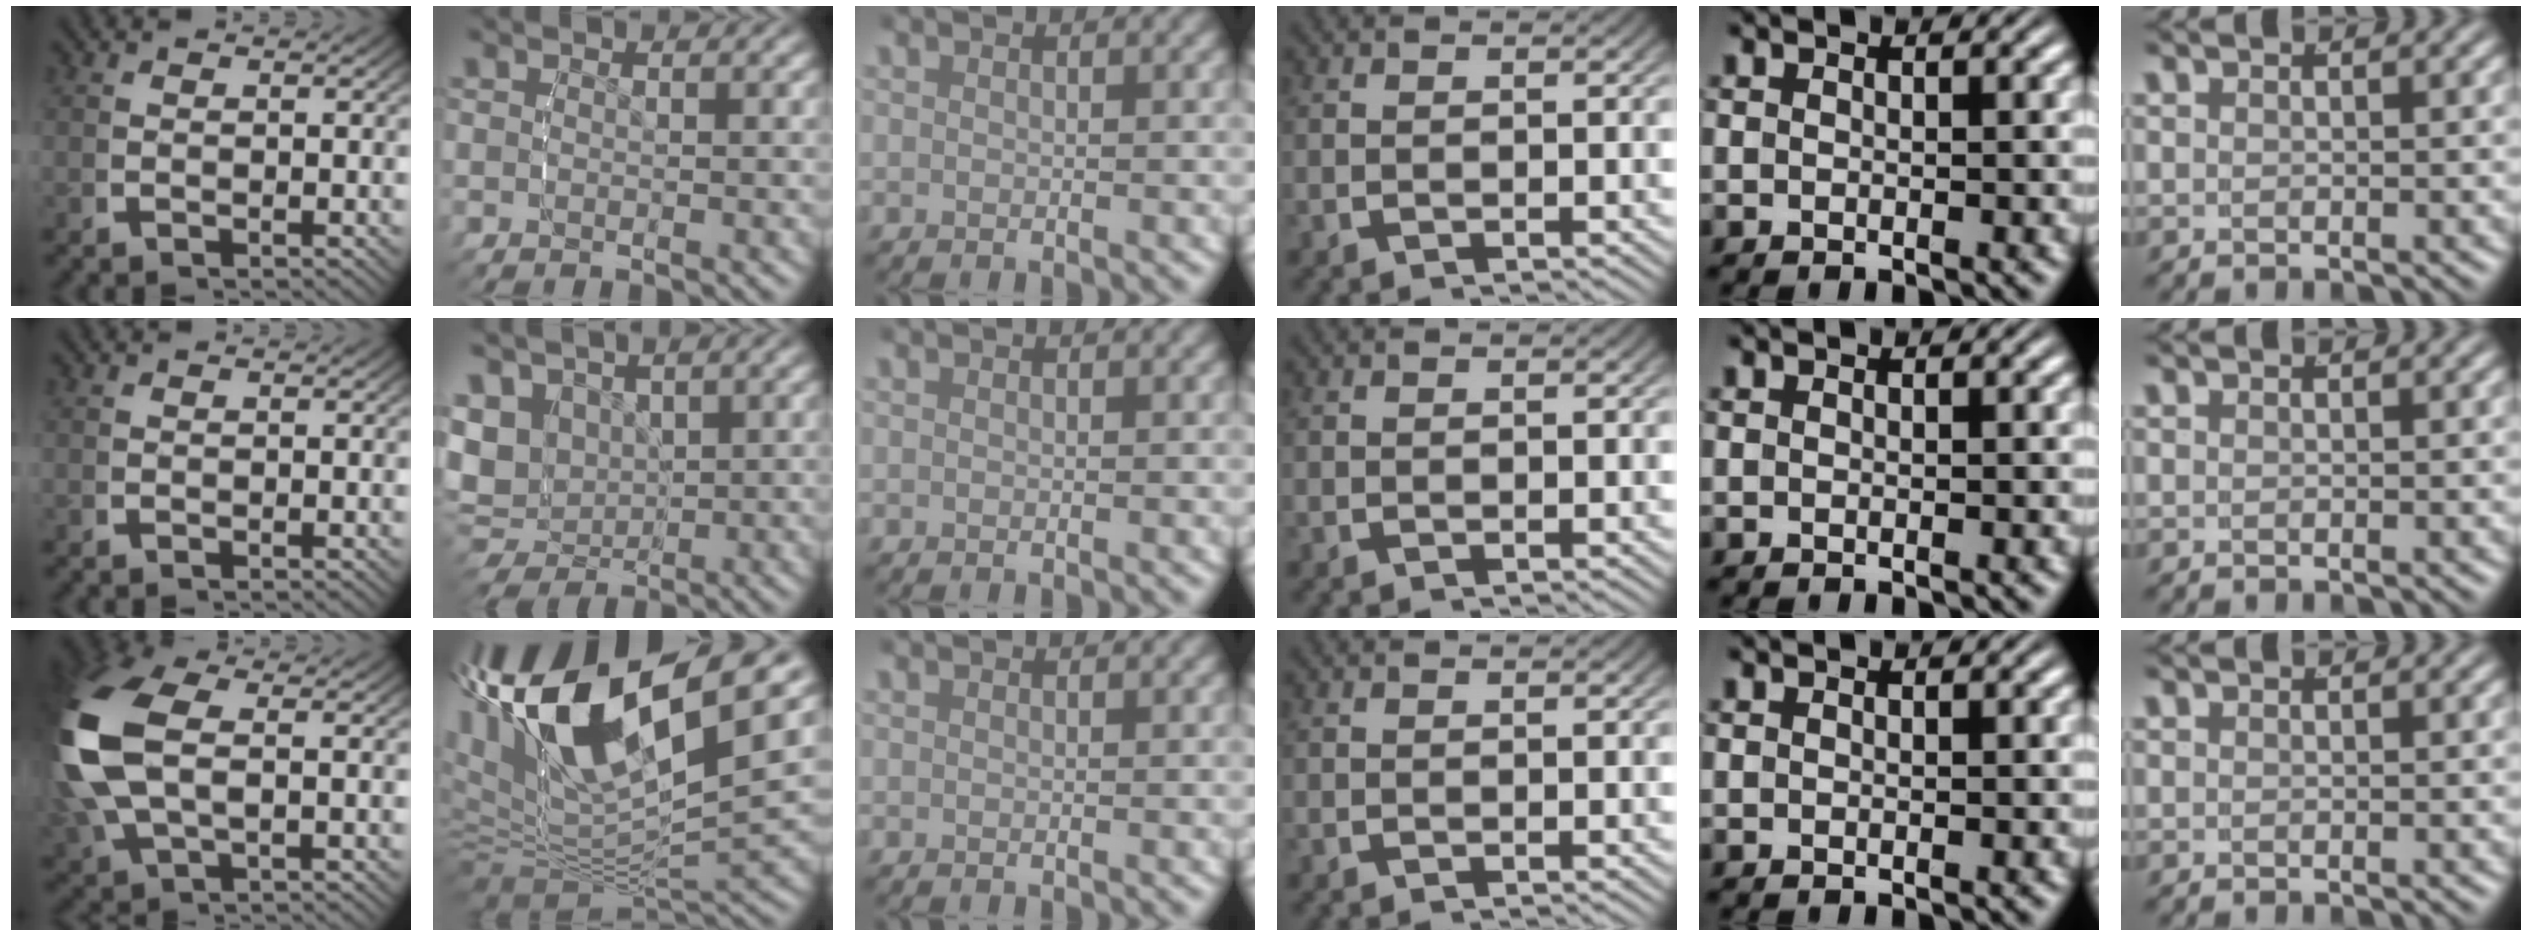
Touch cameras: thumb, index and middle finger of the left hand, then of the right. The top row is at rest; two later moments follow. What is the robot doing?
{"motion": "lift_and_place", "object": "pen"}